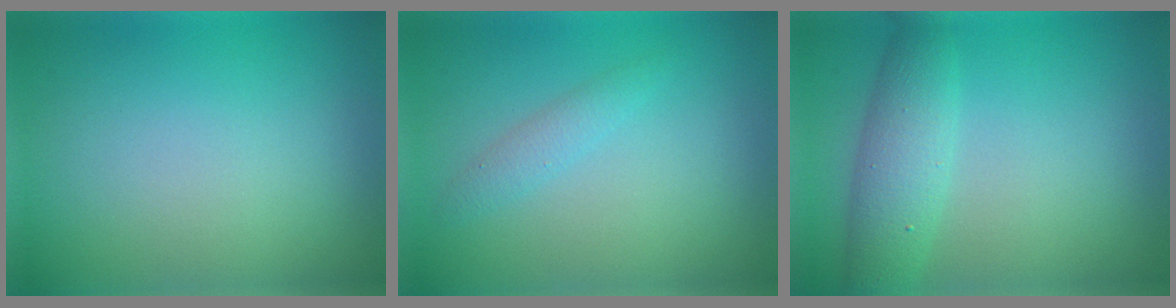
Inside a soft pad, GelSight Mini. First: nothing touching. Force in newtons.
{"total": 1.4, "press": 1.4, "slide": 0.0}
{"total": 3.8, "press": 3.8, "slide": 0.1}